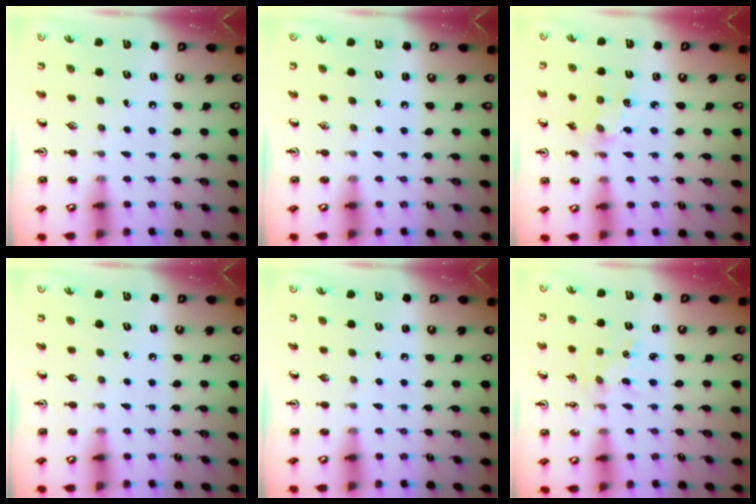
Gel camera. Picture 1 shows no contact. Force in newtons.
{"total": 0.0}
{"total": 3.4, "press": 3.4, "slide": 0.3}
{"total": 0.0}
{"total": 0.0}
{"total": 0.0}